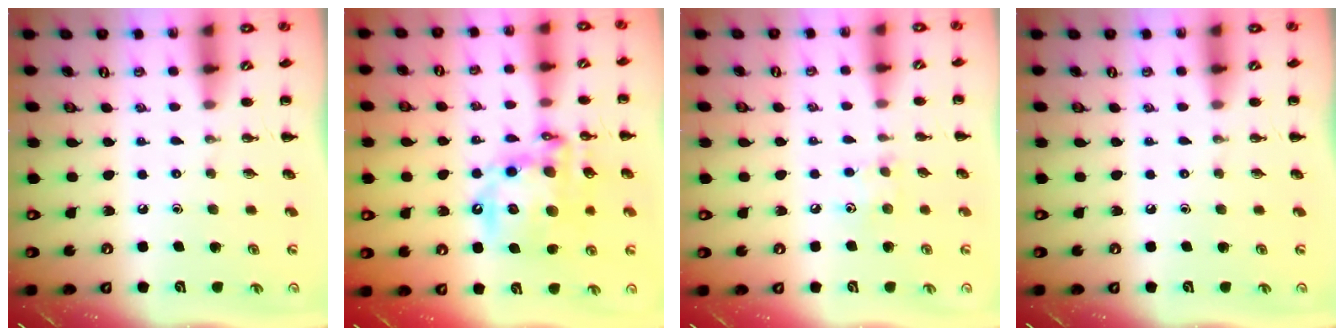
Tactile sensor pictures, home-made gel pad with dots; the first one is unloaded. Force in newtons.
{"total": 17.5, "press": 17.2, "slide": 3.6}
{"total": 6.4, "press": 6.2, "slide": 1.6}
{"total": 0.0}